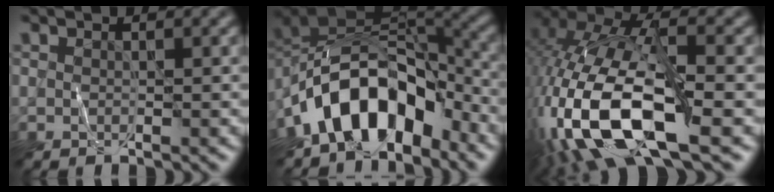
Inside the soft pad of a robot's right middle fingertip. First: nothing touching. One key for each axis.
{"total": 10.6, "fx": -5.5, "fy": 6.0, "fz": 6.7, "tx": -0.096, "ty": 0.016, "tz": -0.104}
{"total": 15.5, "fx": -5.5, "fy": 6.3, "fz": 13.1, "tx": -0.290, "ty": -0.007, "tz": -0.101}